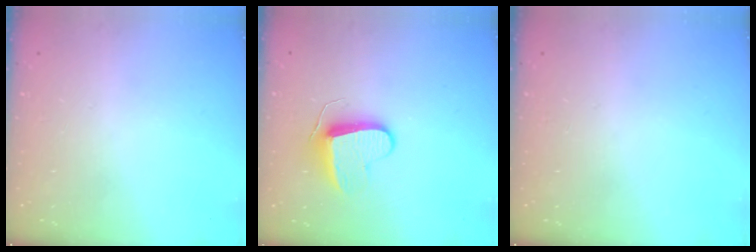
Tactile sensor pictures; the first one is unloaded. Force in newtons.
{"total": 8.9, "press": 8.9, "slide": 0.1}
{"total": 0.0}